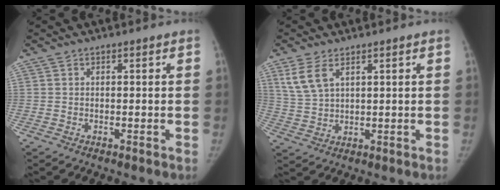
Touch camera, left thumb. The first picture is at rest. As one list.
[{"total": 5.5, "force": [3.1, 2.7, 3.7], "torque": [-0.080, -0.007, 0.074]}]